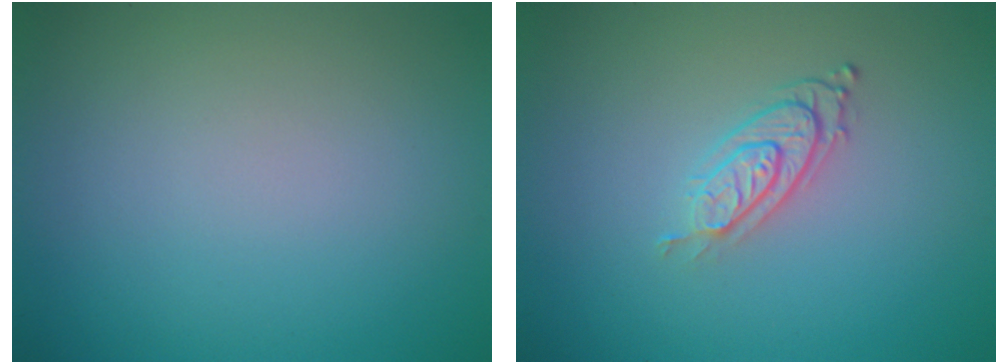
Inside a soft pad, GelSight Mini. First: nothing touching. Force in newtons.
{"total": 3.0, "press": 2.0, "slide": 2.2}